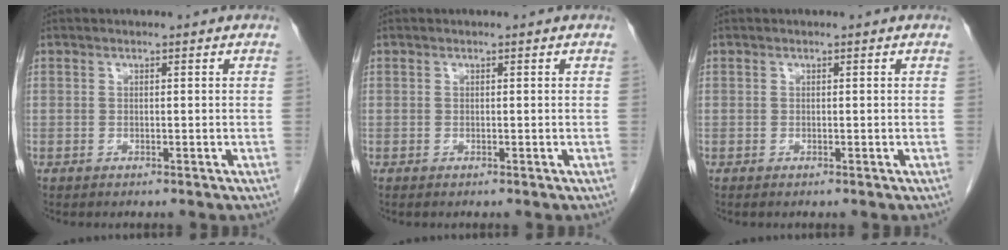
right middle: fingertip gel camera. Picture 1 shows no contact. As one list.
[{"total": 0.0}, {"total": 0.0}]